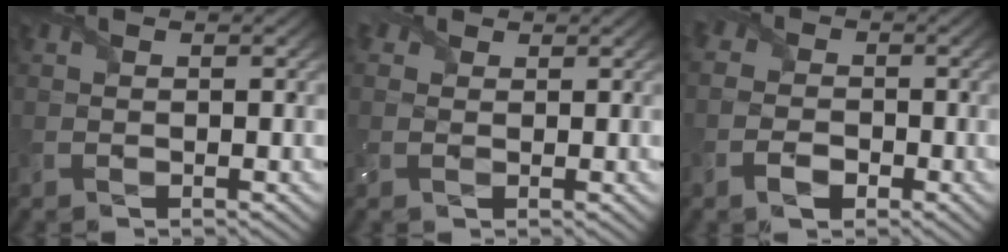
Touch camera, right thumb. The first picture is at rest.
{"total": 2.2, "force": [0.9, 1.8, 0.8], "torque": [-0.020, 0.004, 0.012]}
{"total": 4.1, "force": [-1.5, 3.2, 2.1], "torque": [-0.037, -0.004, -0.038]}